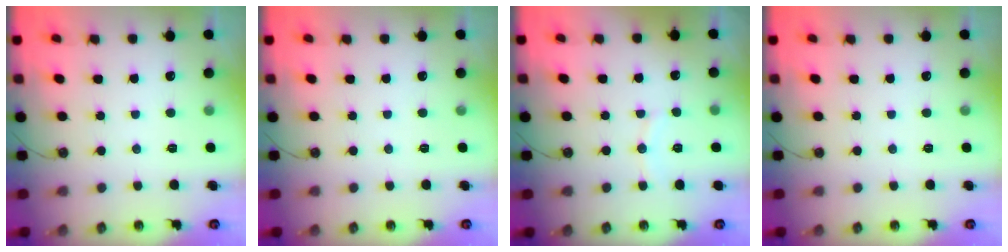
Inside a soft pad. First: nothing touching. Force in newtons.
{"total": 0.0}
{"total": 6.1, "press": 6.1, "slide": 0.3}
{"total": 0.0}